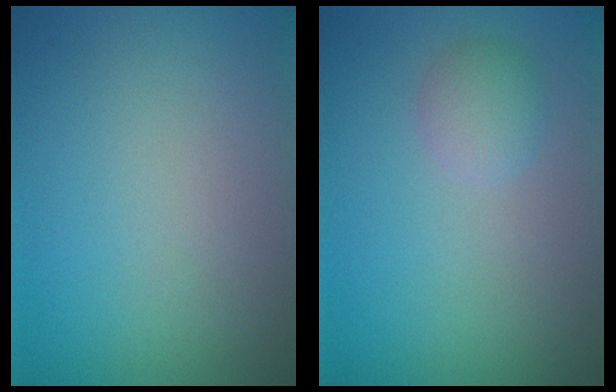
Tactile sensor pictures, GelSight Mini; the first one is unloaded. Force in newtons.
{"total": 1.8, "press": 1.8, "slide": 0.0}